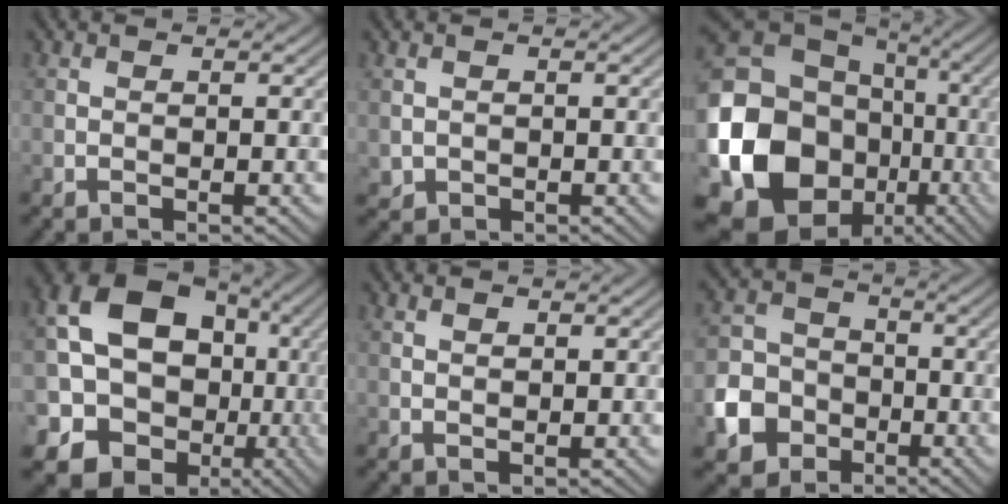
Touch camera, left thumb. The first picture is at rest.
{"total": 1.0, "force": [0.1, 0.9, 0.3], "torque": [-0.008, -0.007, 0.006]}
{"total": 20.7, "force": [-4.9, 17.3, 10.3], "torque": [-0.256, -0.047, -0.085]}
{"total": 16.9, "force": [-0.9, 14.7, 8.2], "torque": [-0.163, -0.018, -0.003]}
{"total": 0.9, "force": [0.6, 0.3, 0.5], "torque": [-0.013, 0.000, 0.015]}
{"total": 7.6, "force": [-3.2, 6.1, 3.2], "torque": [-0.083, -0.007, -0.078]}